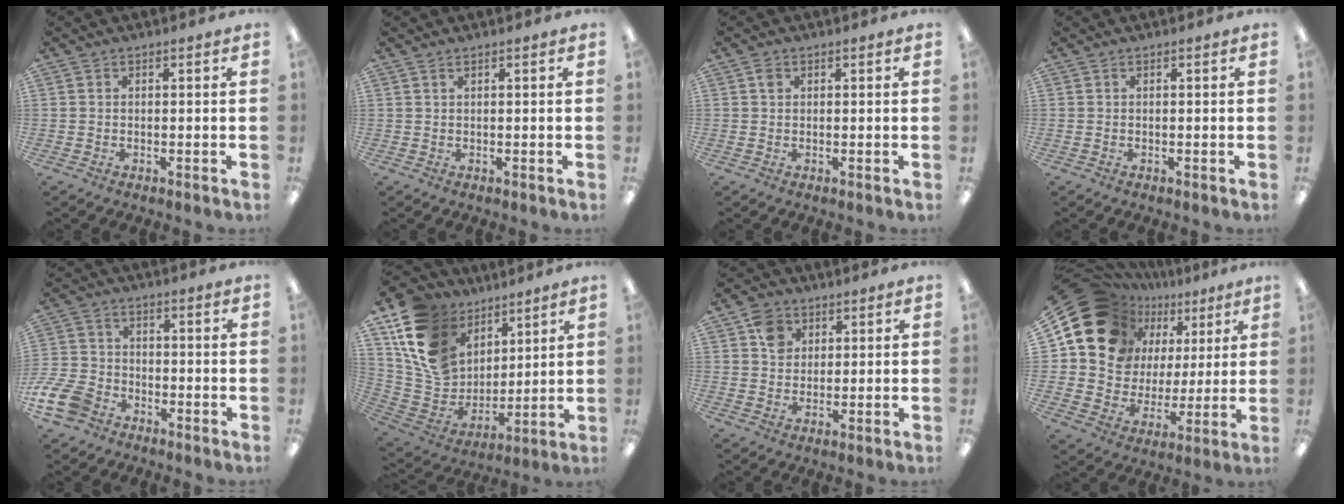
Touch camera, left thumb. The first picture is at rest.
{"total": 0.6, "force": [0.5, 0.1, 0.4], "torque": [-0.010, 0.002, 0.008]}
{"total": 1.2, "force": [0.4, 0.9, 0.6], "torque": [-0.012, 0.005, 0.008]}
{"total": 0.0}
{"total": 9.6, "force": [-5.6, 6.4, 4.5], "torque": [-0.111, 0.031, -0.106]}
{"total": 16.7, "force": [8.7, 12.4, 7.1], "torque": [-0.151, -0.045, 0.172]}
{"total": 5.5, "force": [2.4, 4.6, 1.9], "torque": [-0.027, 0.001, 0.041]}
{"total": 20.2, "force": [10.1, 15.6, 7.9], "torque": [-0.138, -0.058, 0.210]}